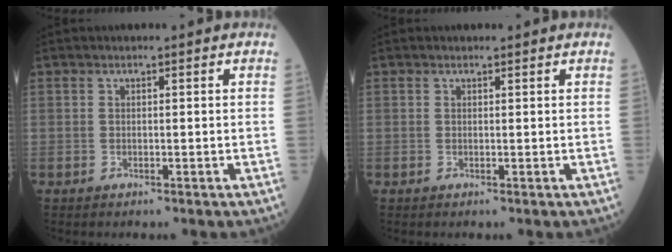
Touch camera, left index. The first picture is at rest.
{"total": 0.0}